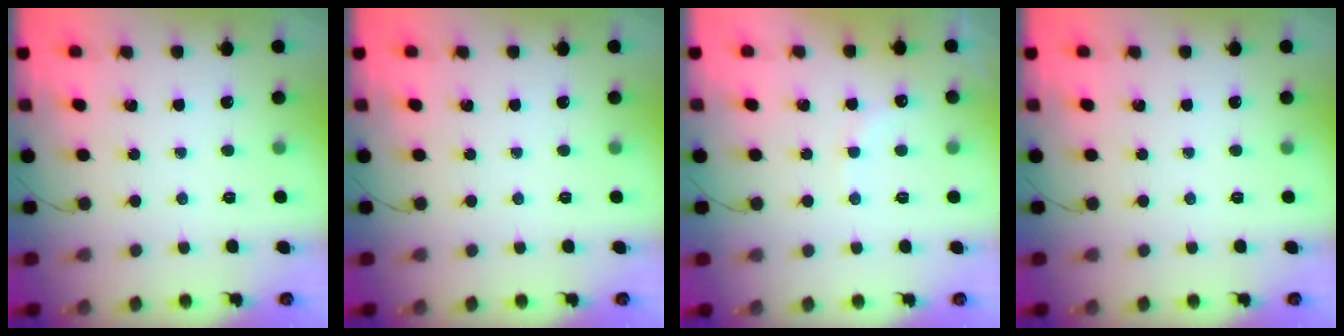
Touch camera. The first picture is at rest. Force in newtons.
{"total": 0.0}
{"total": 8.1, "press": 8.0, "slide": 1.0}
{"total": 0.0}